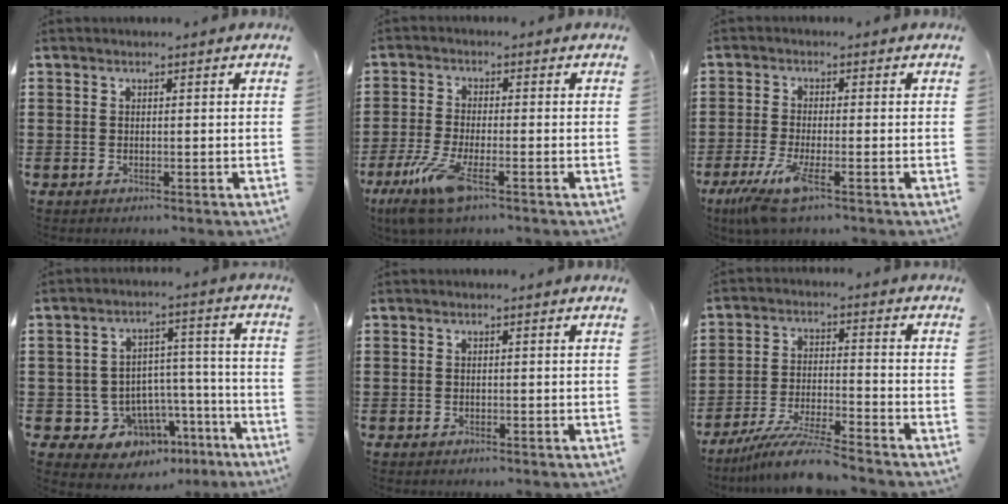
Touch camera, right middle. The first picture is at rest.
{"total": 7.2, "force": [-4.0, 1.6, 5.8], "torque": [-0.139, -0.022, -0.077]}
{"total": 5.6, "force": [-3.3, 0.4, 4.5], "torque": [-0.101, -0.023, -0.061]}
{"total": 7.8, "force": [-5.1, 5.6, 1.5], "torque": [-0.039, 0.034, -0.089]}
{"total": 0.0}
{"total": 8.0, "force": [-7.0, -0.1, 3.8], "torque": [-0.078, -0.009, -0.135]}